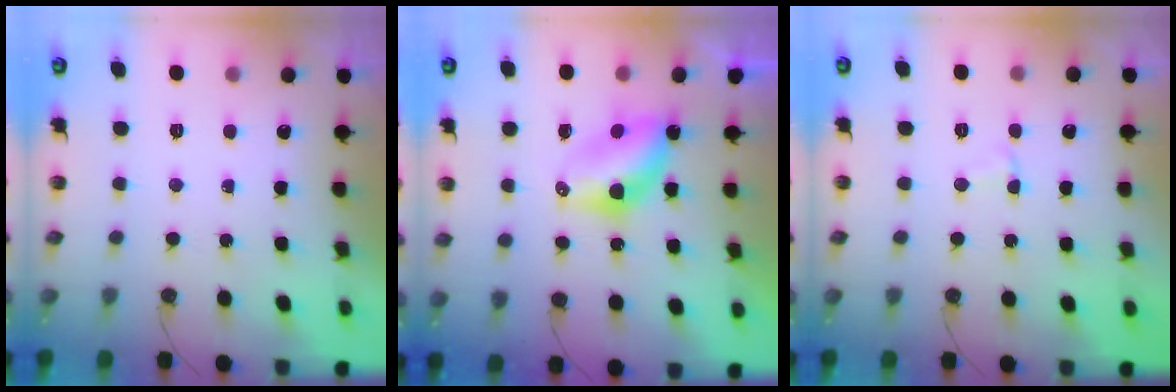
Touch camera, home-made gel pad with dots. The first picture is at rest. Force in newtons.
{"total": 6.8, "press": 6.8, "slide": 0.2}
{"total": 2.3, "press": 2.3, "slide": 0.5}